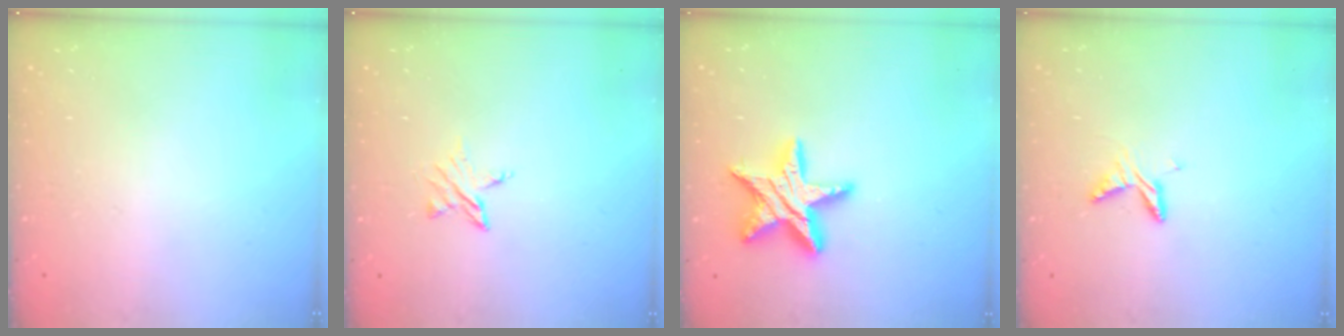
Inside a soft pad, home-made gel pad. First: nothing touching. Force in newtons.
{"total": 4.7, "press": 4.7, "slide": 0.5}
{"total": 15.3, "press": 15.3, "slide": 1.0}
{"total": 6.0, "press": 6.0, "slide": 0.6}